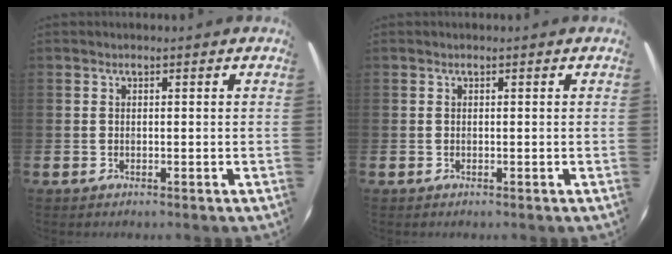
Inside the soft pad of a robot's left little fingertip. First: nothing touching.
{"total": 0.0}